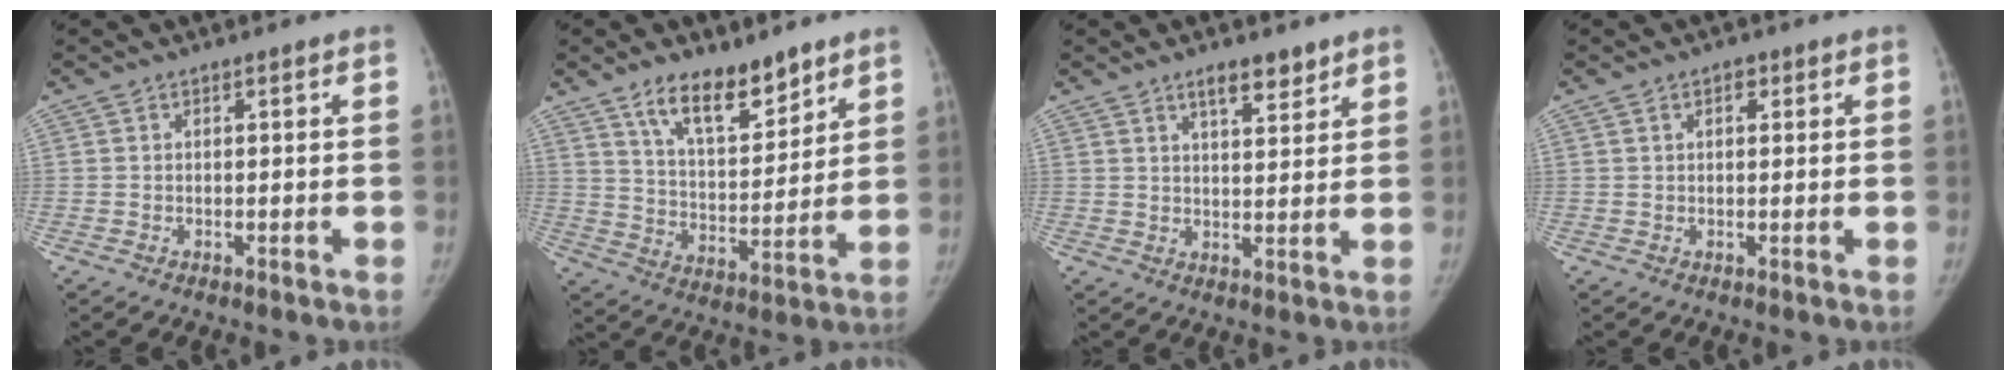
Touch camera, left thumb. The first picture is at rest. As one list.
[{"total": 13.3, "force": [9.3, 5.4, 7.9], "torque": [-0.098, -0.064, 0.166]}, {"total": 5.5, "force": [3.9, 1.8, 3.4], "torque": [-0.036, -0.027, 0.061]}, {"total": 2.0, "force": [0.9, 1.2, 1.3], "torque": [-0.015, -0.001, 0.012]}]